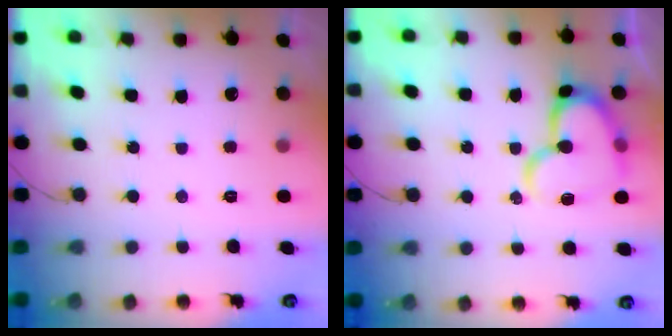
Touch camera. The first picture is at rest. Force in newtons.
{"total": 16.3, "press": 16.2, "slide": 1.6}